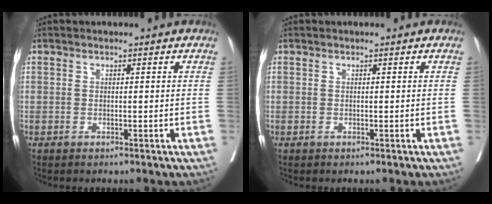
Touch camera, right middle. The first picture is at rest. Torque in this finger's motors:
{"motor_torque": [0.02, 0.00, -0.01, -0.01]}